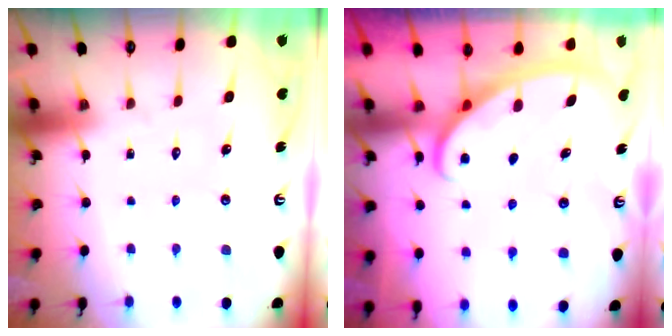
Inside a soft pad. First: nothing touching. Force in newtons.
{"total": 2.9, "press": 2.9, "slide": 0.4}